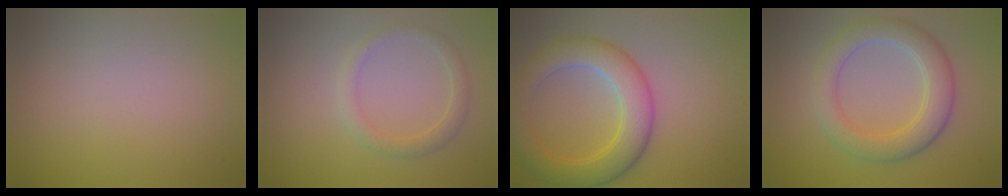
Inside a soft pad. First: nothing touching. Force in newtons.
{"total": 1.9, "press": 1.9, "slide": 0.1}
{"total": 5.9, "press": 5.9, "slide": 0.1}
{"total": 4.7, "press": 4.7, "slide": 0.1}